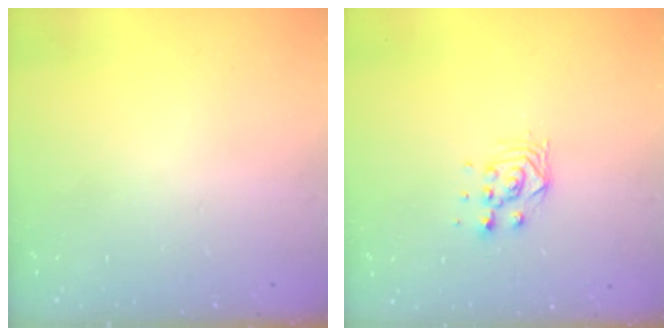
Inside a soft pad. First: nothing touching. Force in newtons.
{"total": 6.1, "press": 6.0, "slide": 0.4}